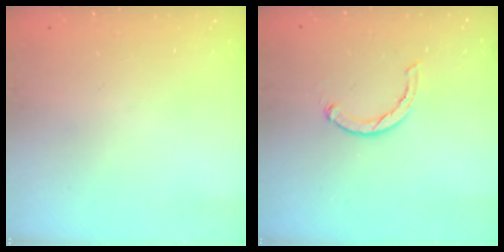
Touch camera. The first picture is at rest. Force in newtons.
{"total": 1.8, "press": 1.8, "slide": 0.4}